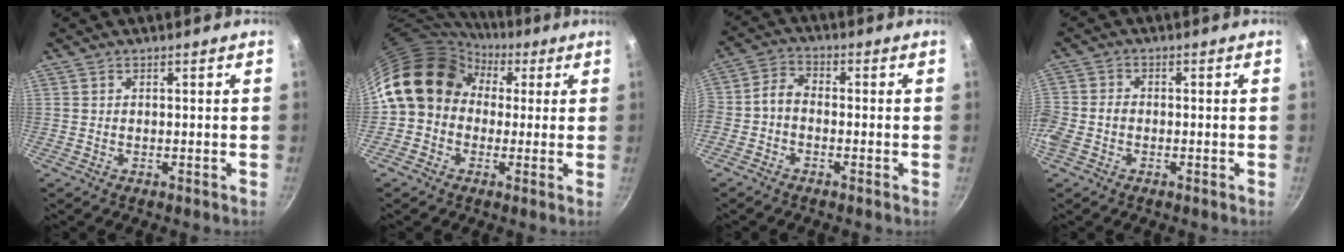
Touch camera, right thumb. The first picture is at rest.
{"total": 13.7, "force": [2.2, 11.5, 7.1], "torque": [-0.090, 0.032, 0.018]}
{"total": 4.2, "force": [-1.7, 2.7, 2.7], "torque": [-0.055, 0.034, -0.044]}
{"total": 6.5, "force": [-1.8, 5.0, 3.7], "torque": [-0.090, 0.011, -0.047]}